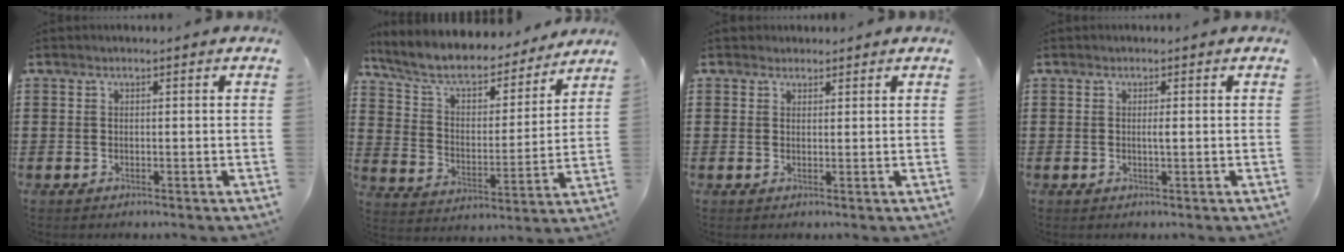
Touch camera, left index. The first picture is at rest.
{"total": 7.6, "force": [6.5, 2.3, 3.2], "torque": [-0.091, -0.040, 0.109]}
{"total": 1.5, "force": [1.3, 0.8, -0.1], "torque": [-0.002, 0.005, 0.027]}
{"total": 1.0, "force": [0.0, 0.1, 1.0], "torque": [-0.020, -0.004, 0.001]}